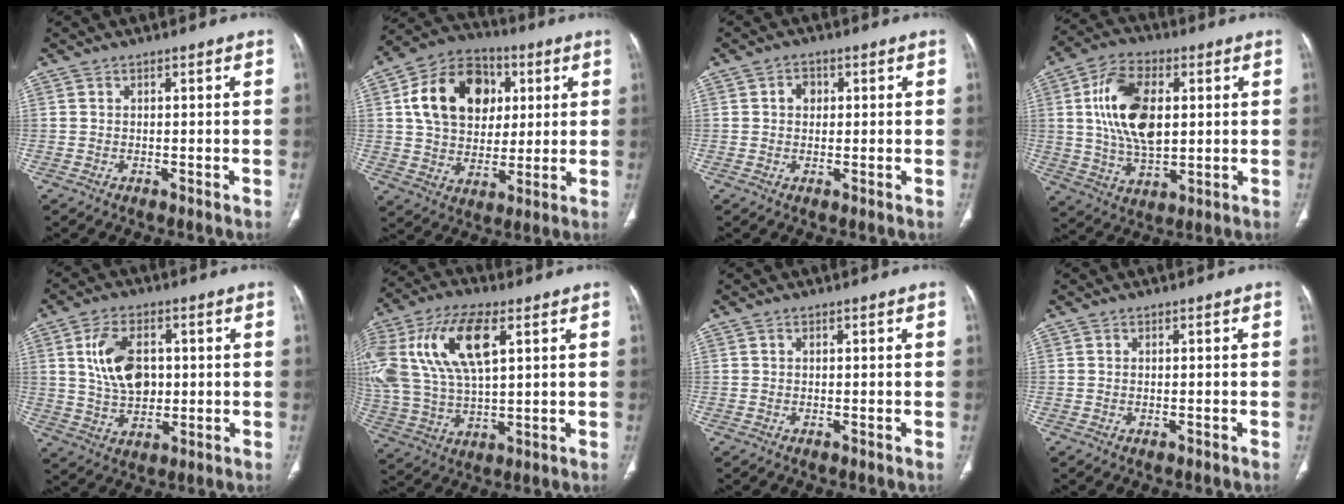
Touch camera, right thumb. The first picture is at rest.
{"total": 17.7, "force": [4.5, 13.4, 10.7], "torque": [-0.156, 0.005, 0.076]}
{"total": 2.5, "force": [0.5, 2.1, 1.3], "torque": [-0.009, 0.003, 0.006]}
{"total": 15.7, "force": [2.8, 8.9, 12.7], "torque": [-0.225, -0.002, 0.054]}
{"total": 10.8, "force": [2.0, 6.9, 8.0], "torque": [-0.132, -0.006, 0.045]}
{"total": 21.2, "force": [6.7, 10.4, 17.2], "torque": [-0.374, 0.006, 0.125]}
{"total": 0.0}
{"total": 0.0}